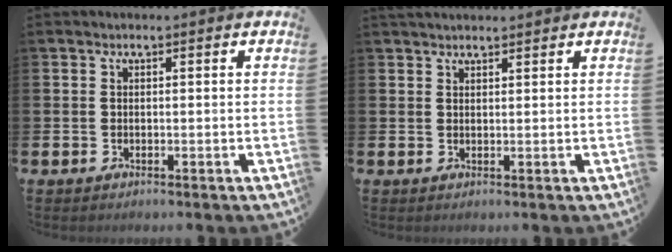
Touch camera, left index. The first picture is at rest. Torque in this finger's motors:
{"motor_torque": [1.05, -0.97, 0.13, 0.03]}